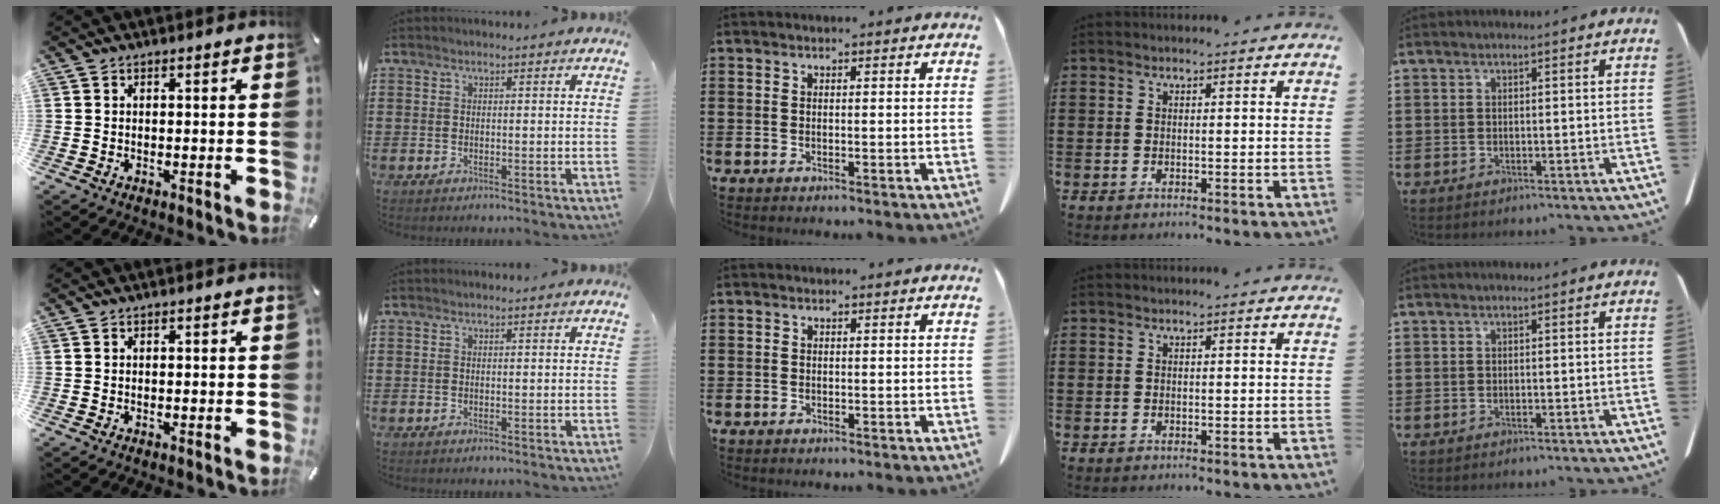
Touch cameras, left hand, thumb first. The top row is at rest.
{}